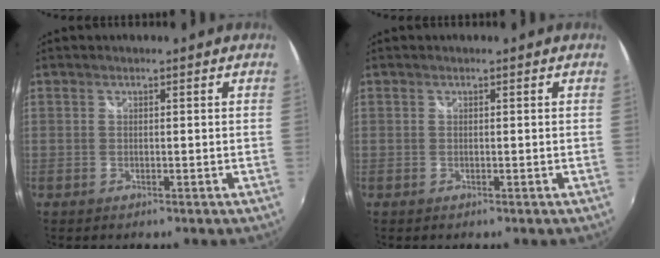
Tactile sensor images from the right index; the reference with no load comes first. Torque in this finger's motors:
{"motor_torque": [0.00, 0.00, 0.00, 0.00]}